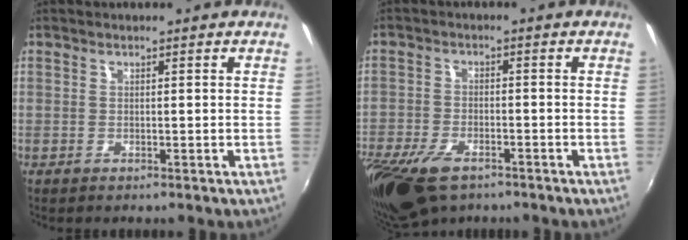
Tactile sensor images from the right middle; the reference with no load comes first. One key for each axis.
{"total": 13.8, "fx": -9.1, "fy": 6.6, "fz": 8.1, "tx": -0.207, "ty": -0.044, "tz": -0.164}